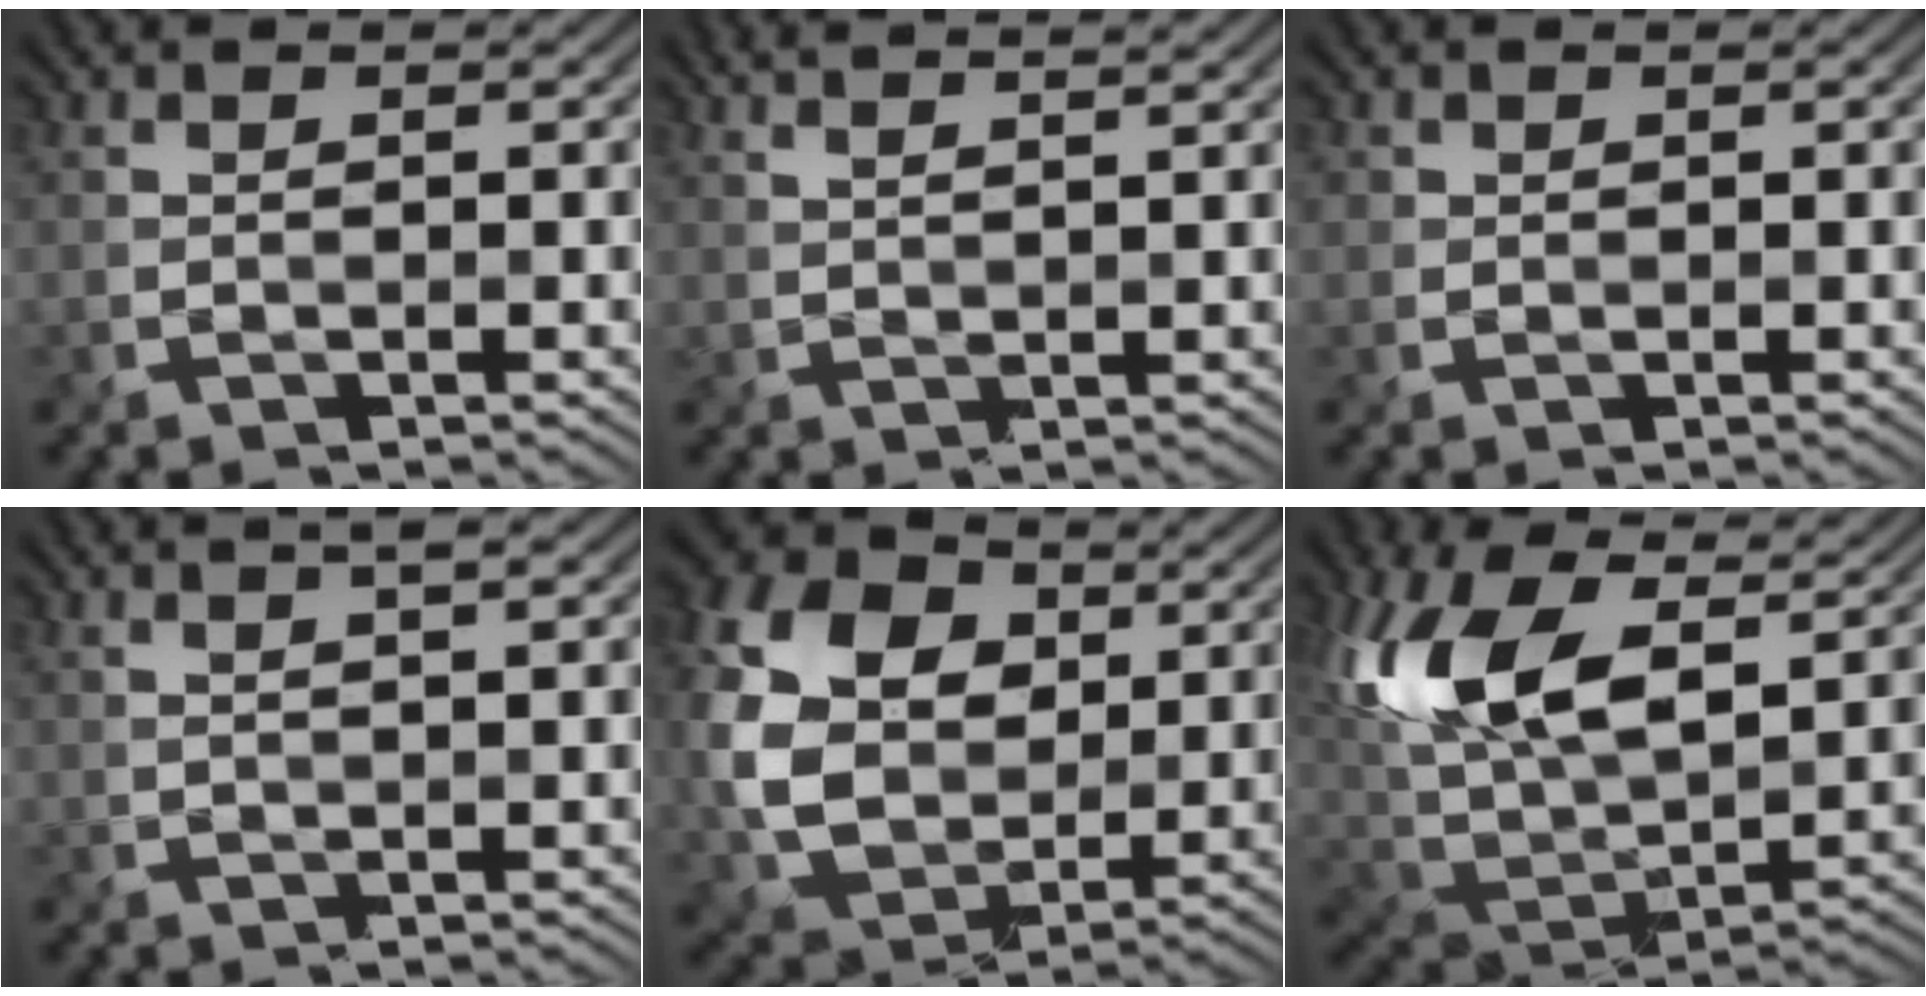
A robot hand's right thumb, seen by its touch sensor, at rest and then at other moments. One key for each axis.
{"total": 4.6, "fx": 3.6, "fy": 0.9, "fz": 2.7, "tx": -0.022, "ty": 0.023, "tz": 0.032}
{"total": 0.7, "fx": 0.3, "fy": 0.5, "fz": -0.2, "tx": 0.006, "ty": -0.003, "tz": 0.005}
{"total": 2.1, "fx": 1.0, "fy": 0.1, "fz": 1.8, "tx": -0.023, "ty": -0.001, "tz": 0.018}
{"total": 13.0, "fx": 2.5, "fy": 9.7, "fz": 8.2, "tx": -0.210, "ty": 0.008, "tz": 0.043}
{"total": 16.7, "fx": 7.3, "fy": 8.7, "fz": 12.3, "tx": -0.263, "ty": 0.019, "tz": 0.123}